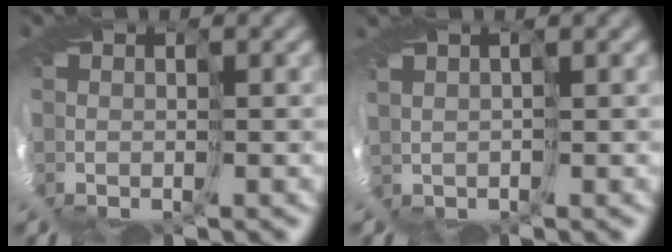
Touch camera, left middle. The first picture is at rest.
{"total": 2.8, "force": [0.3, -2.2, -1.8], "torque": [0.032, 0.004, 0.011]}